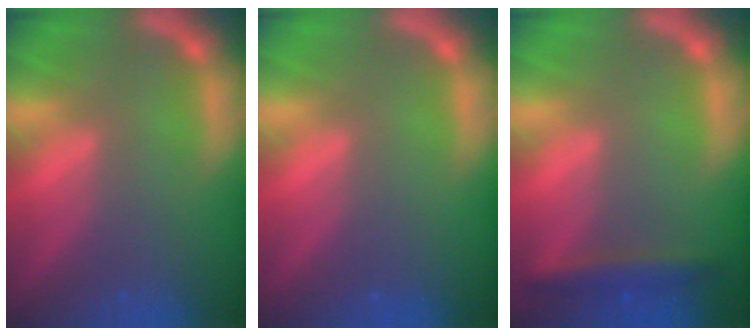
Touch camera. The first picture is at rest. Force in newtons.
{"total": 0.0}
{"total": 2.9}